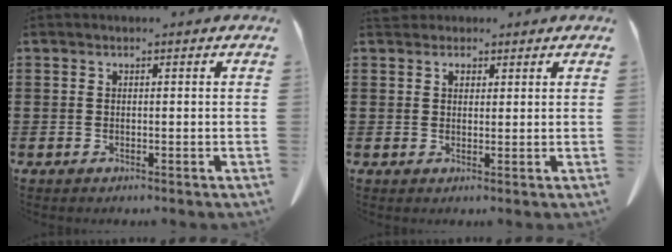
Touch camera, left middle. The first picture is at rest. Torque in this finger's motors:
{"motor_torque": [0.09, 0.07, 0.01, 0.00]}